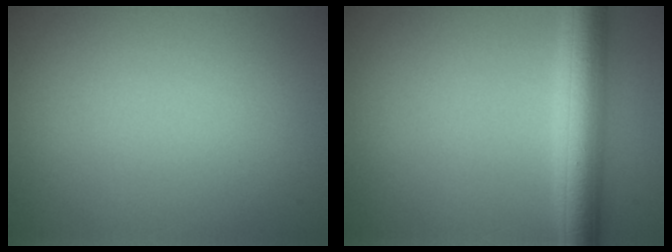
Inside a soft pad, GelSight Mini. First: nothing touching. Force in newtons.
{"total": 5.5, "press": 5.5, "slide": 0.2}